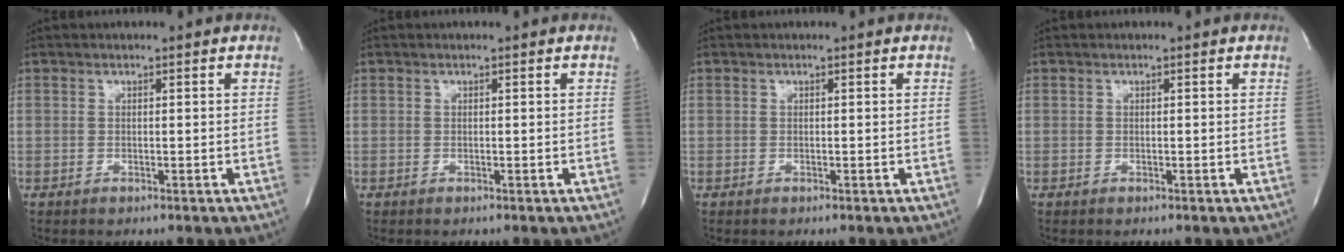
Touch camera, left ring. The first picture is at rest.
{"total": 0.0}
{"total": 0.0}
{"total": 0.0}